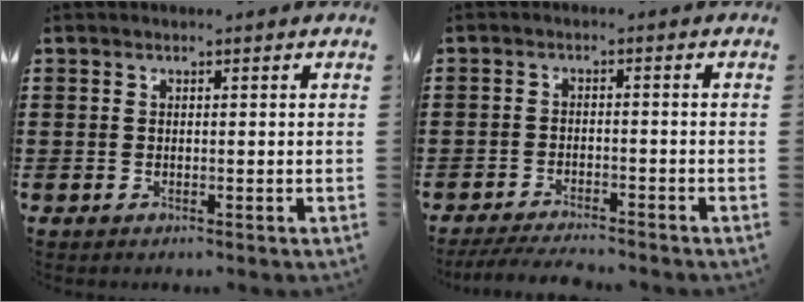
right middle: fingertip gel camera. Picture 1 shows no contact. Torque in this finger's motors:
{"motor_torque": [0.30, 0.26, 0.18, 0.05]}